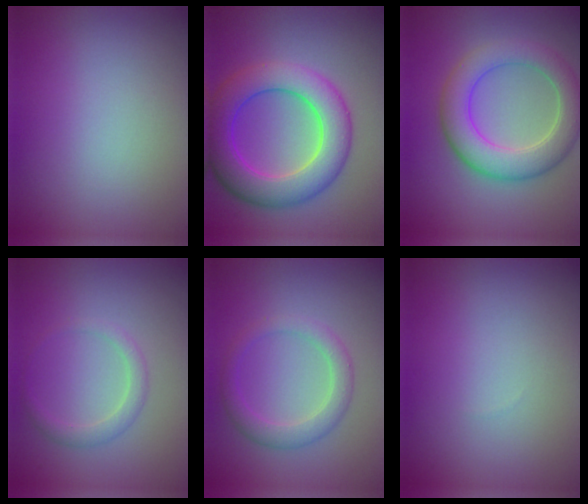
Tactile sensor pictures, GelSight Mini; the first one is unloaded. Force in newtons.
{"total": 7.7, "press": 7.7, "slide": 0.3}
{"total": 6.0, "press": 6.0, "slide": 0.2}
{"total": 1.7, "press": 1.7, "slide": 0.1}
{"total": 2.7, "press": 2.7, "slide": 0.2}
{"total": 0.0}